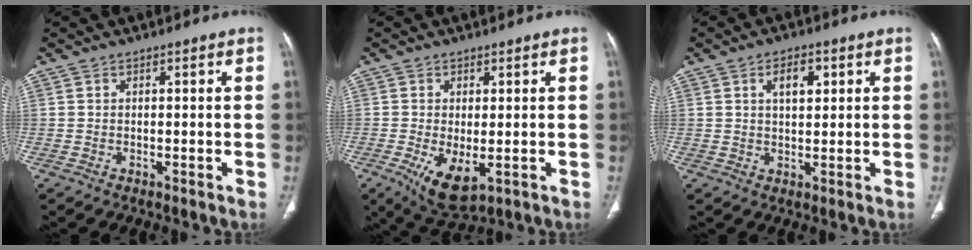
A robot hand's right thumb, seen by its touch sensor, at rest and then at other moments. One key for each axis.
{"total": 7.3, "fx": -1.8, "fy": 3.2, "fz": 6.3, "tx": -0.114, "ty": -0.021, "tz": -0.017}
{"total": 4.8, "fx": 1.8, "fy": 2.5, "fz": 3.7, "tx": -0.053, "ty": -0.005, "tz": 0.030}